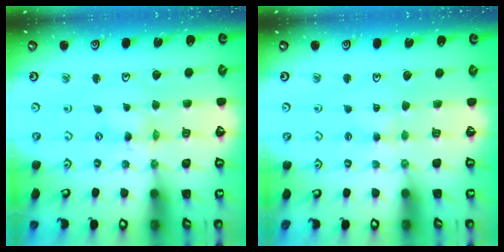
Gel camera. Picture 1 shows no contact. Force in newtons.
{"total": 1.7, "press": 1.7, "slide": 0.4}